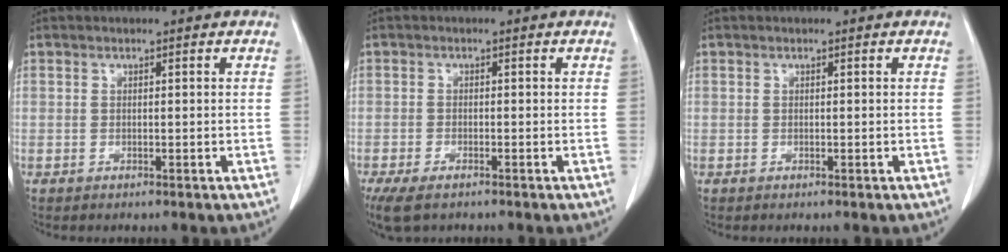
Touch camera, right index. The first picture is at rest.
{"total": 5.3, "force": [-3.8, 1.9, 3.1], "torque": [-0.059, -0.012, -0.064]}
{"total": 0.0}